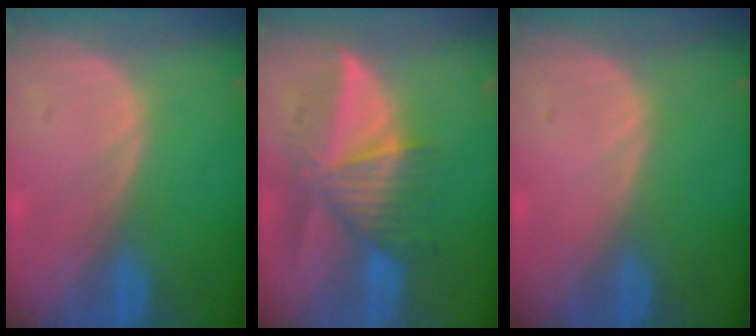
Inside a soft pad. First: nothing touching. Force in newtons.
{"total": 8.4, "press": 7.9, "slide": 2.9}
{"total": 0.0}